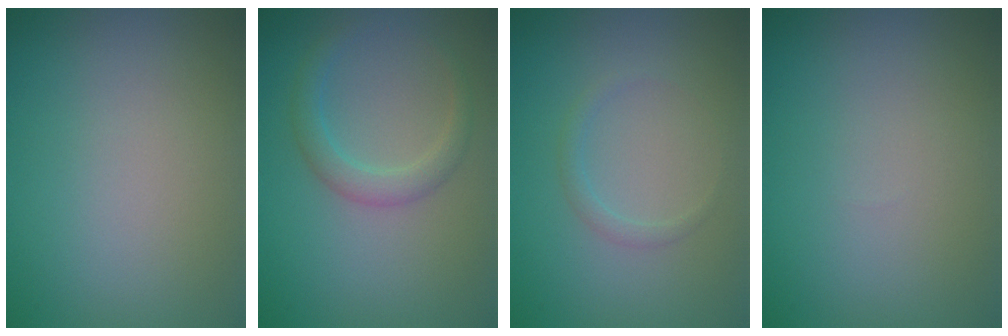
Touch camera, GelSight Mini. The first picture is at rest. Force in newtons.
{"total": 2.3, "press": 2.2, "slide": 0.1}
{"total": 1.0, "press": 1.0, "slide": 0.0}
{"total": 0.0}